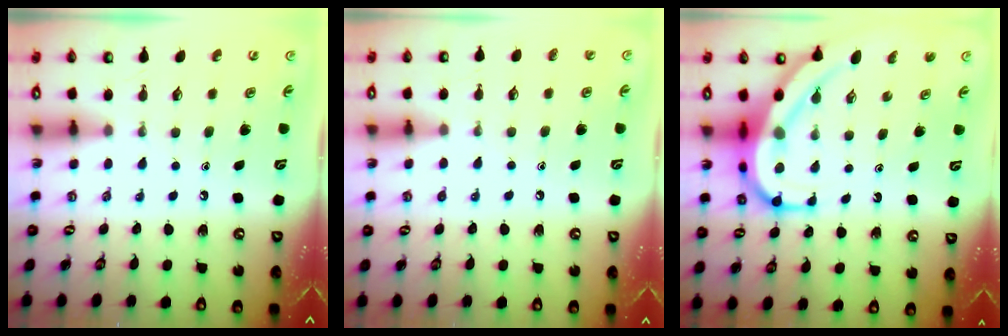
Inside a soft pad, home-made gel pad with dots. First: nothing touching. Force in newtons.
{"total": 4.1, "press": 4.1, "slide": 0.4}
{"total": 11.8, "press": 11.7, "slide": 1.1}